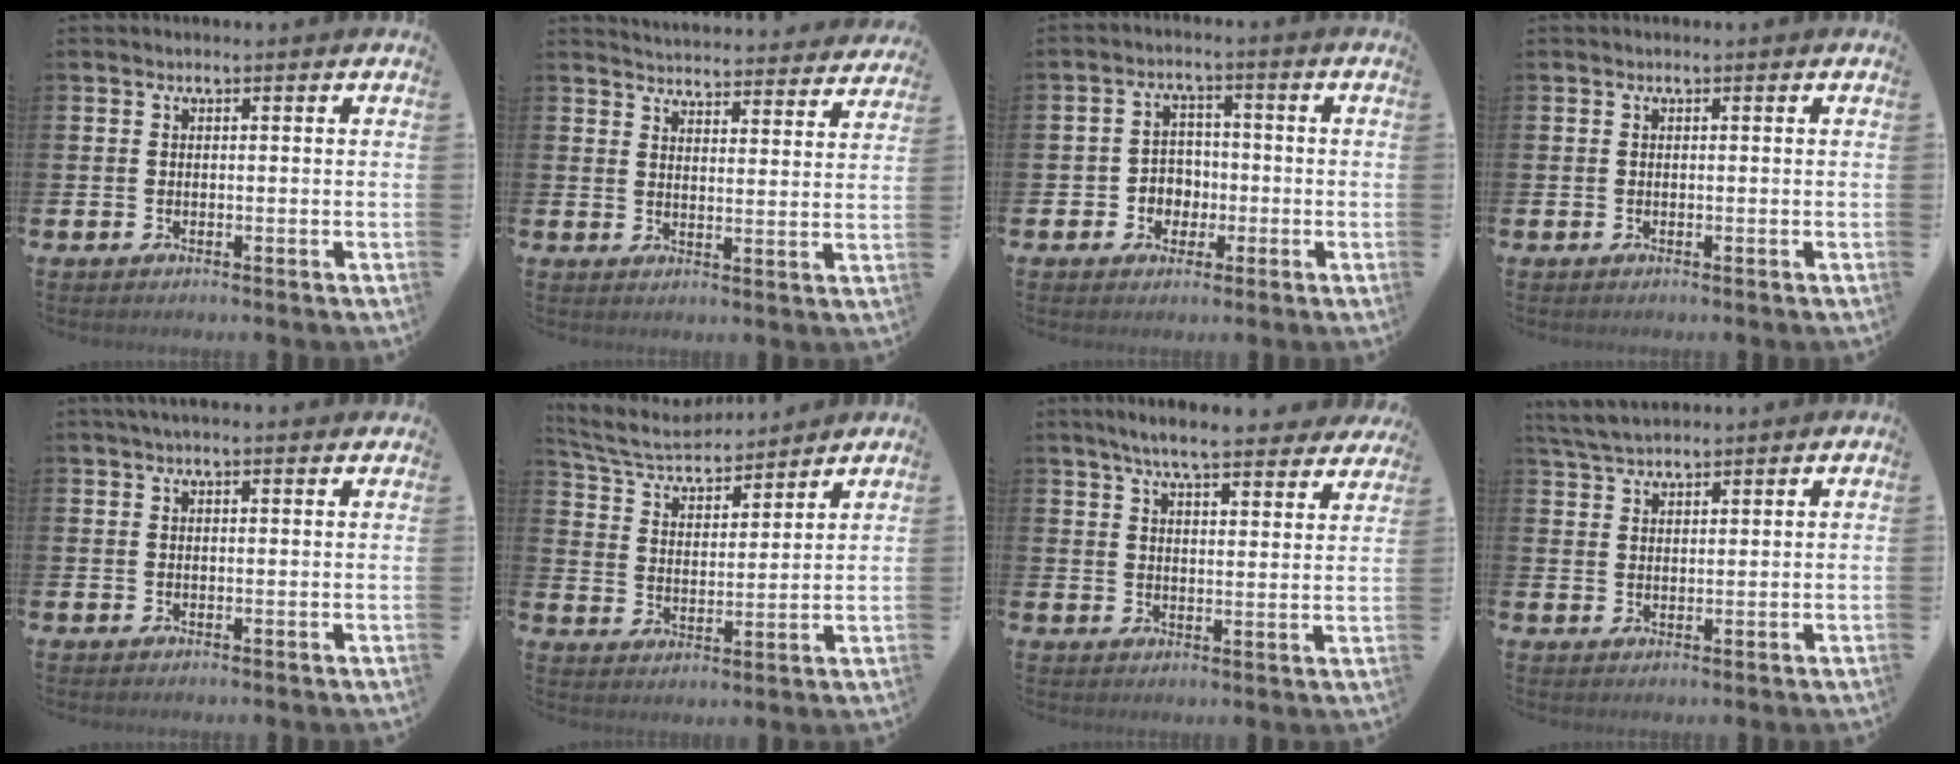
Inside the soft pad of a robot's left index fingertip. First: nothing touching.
{"total": 4.9, "force": [4.9, 0.3, 0.1], "torque": [-0.016, -0.042, 0.084]}
{"total": 3.6, "force": [-0.8, 3.4, 0.8], "torque": [-0.025, 0.003, -0.023]}
{"total": 0.0}
{"total": 2.0, "force": [1.7, 0.3, 1.0], "torque": [-0.017, 0.002, 0.030]}
{"total": 6.1, "force": [5.7, 1.5, 1.4], "torque": [-0.058, -0.041, 0.098]}
{"total": 6.8, "force": [6.4, 0.8, 2.3], "torque": [-0.053, -0.036, 0.110]}
{"total": 4.1, "force": [3.9, 0.7, 0.8], "torque": [-0.031, -0.011, 0.074]}